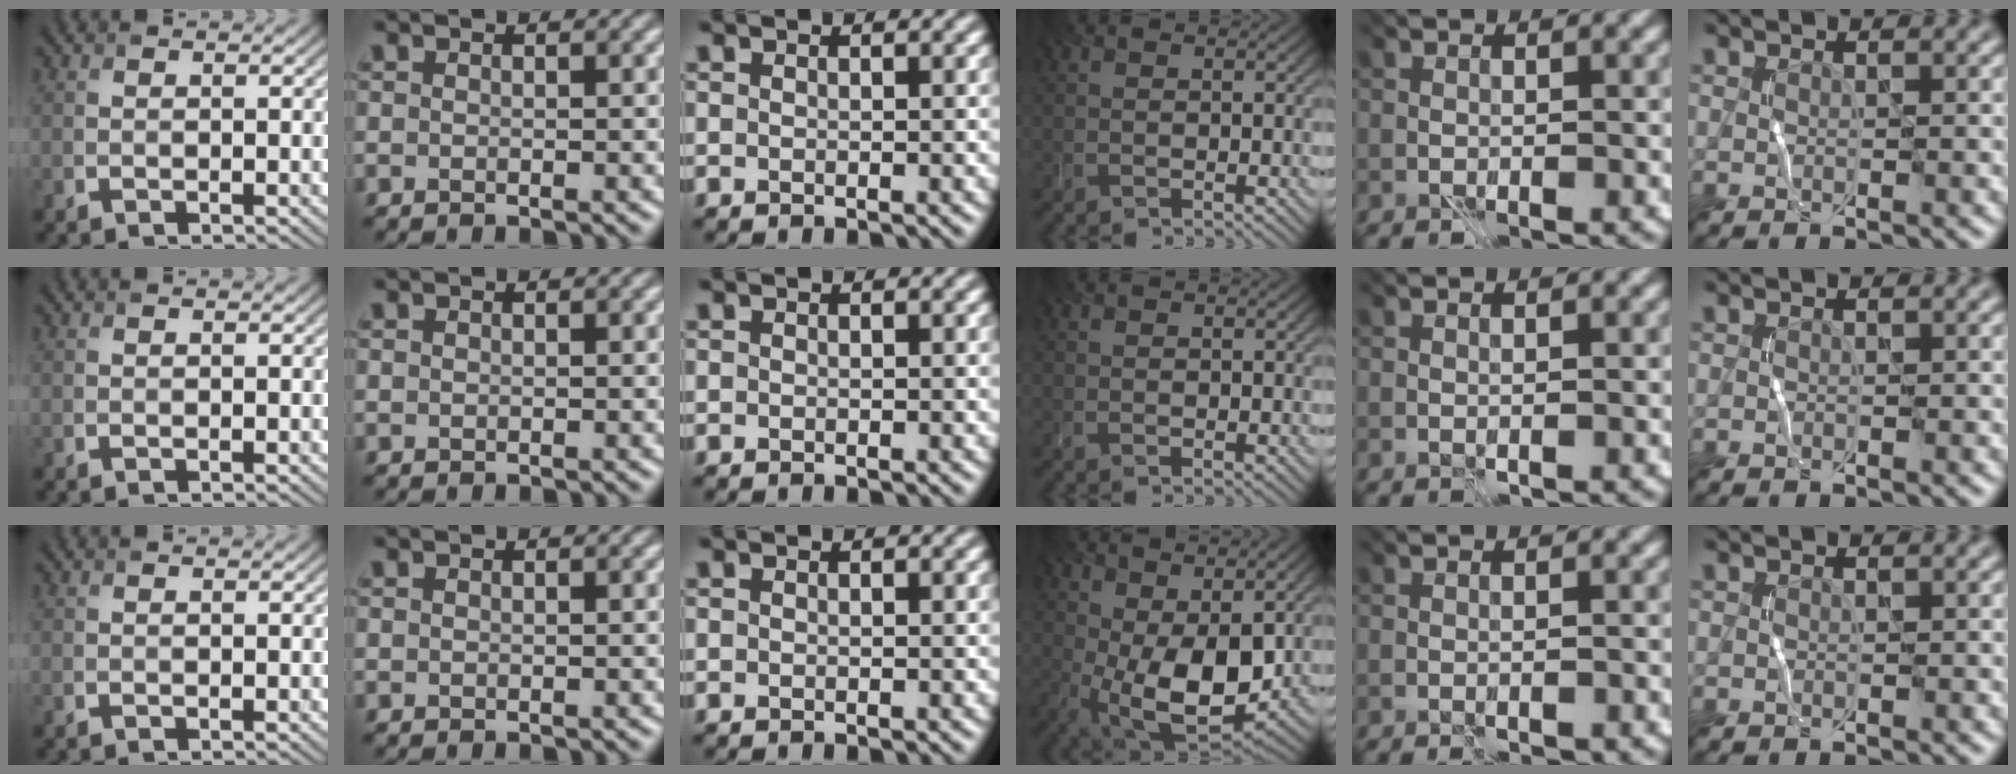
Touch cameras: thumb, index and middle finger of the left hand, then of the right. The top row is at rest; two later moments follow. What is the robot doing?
{"motion": "wrap", "object": "cellophane"}